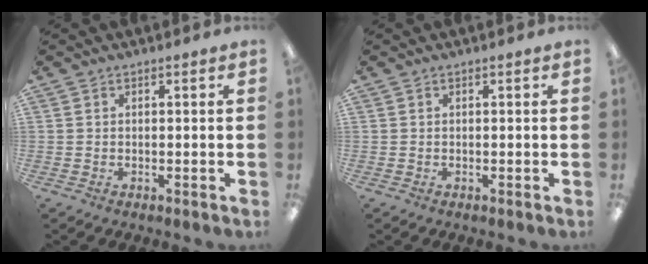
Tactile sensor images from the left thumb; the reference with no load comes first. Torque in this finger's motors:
{"motor_torque": [0.01, 0.01, -0.16, 0.16, 0.00]}